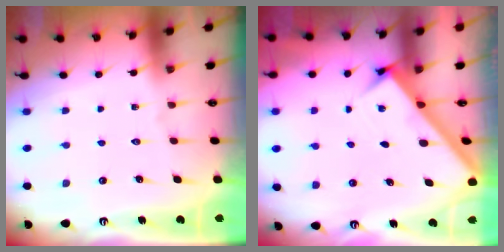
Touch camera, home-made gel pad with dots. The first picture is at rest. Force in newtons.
{"total": 2.6, "press": 2.6, "slide": 0.3}